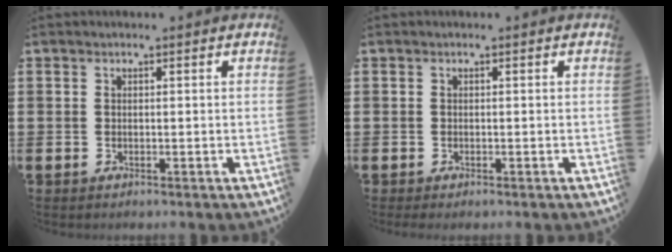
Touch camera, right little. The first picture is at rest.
{"total": 0.0}